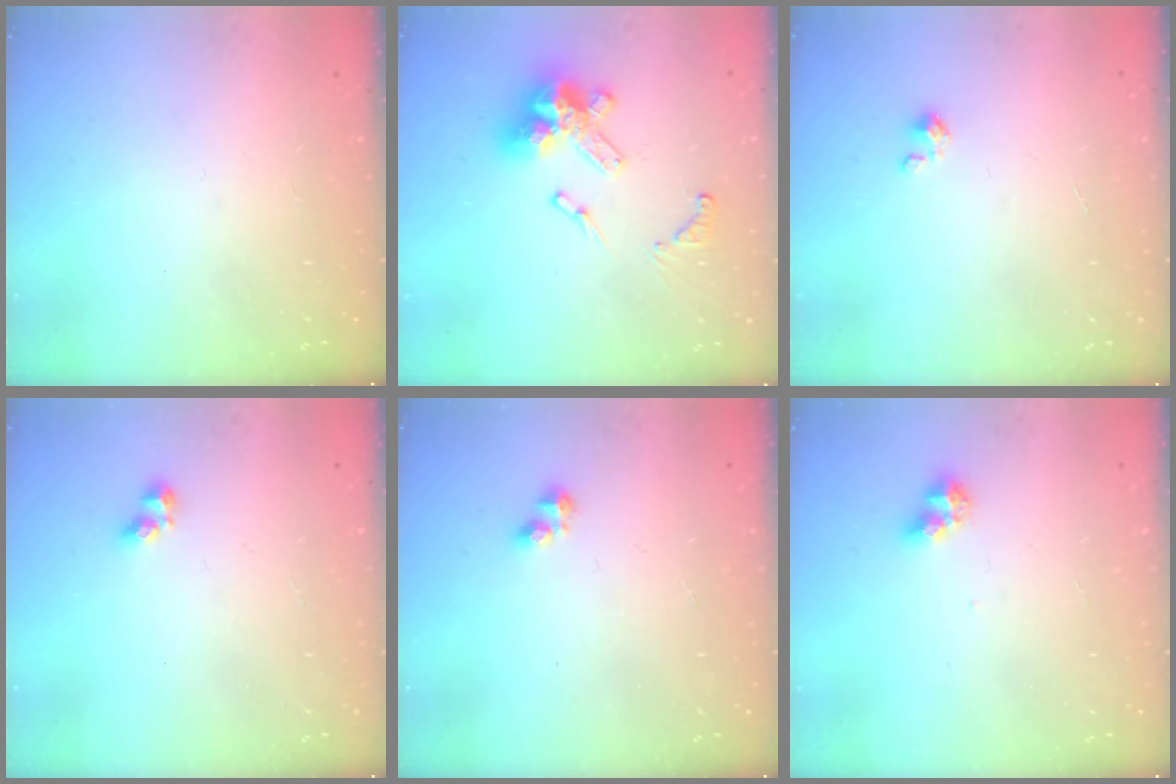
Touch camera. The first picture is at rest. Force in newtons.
{"total": 14.1, "press": 14.1, "slide": 0.9}
{"total": 0.0}
{"total": 3.5, "press": 3.3, "slide": 1.2}
{"total": 2.7, "press": 2.7, "slide": 0.4}
{"total": 6.7, "press": 6.7, "slide": 0.9}